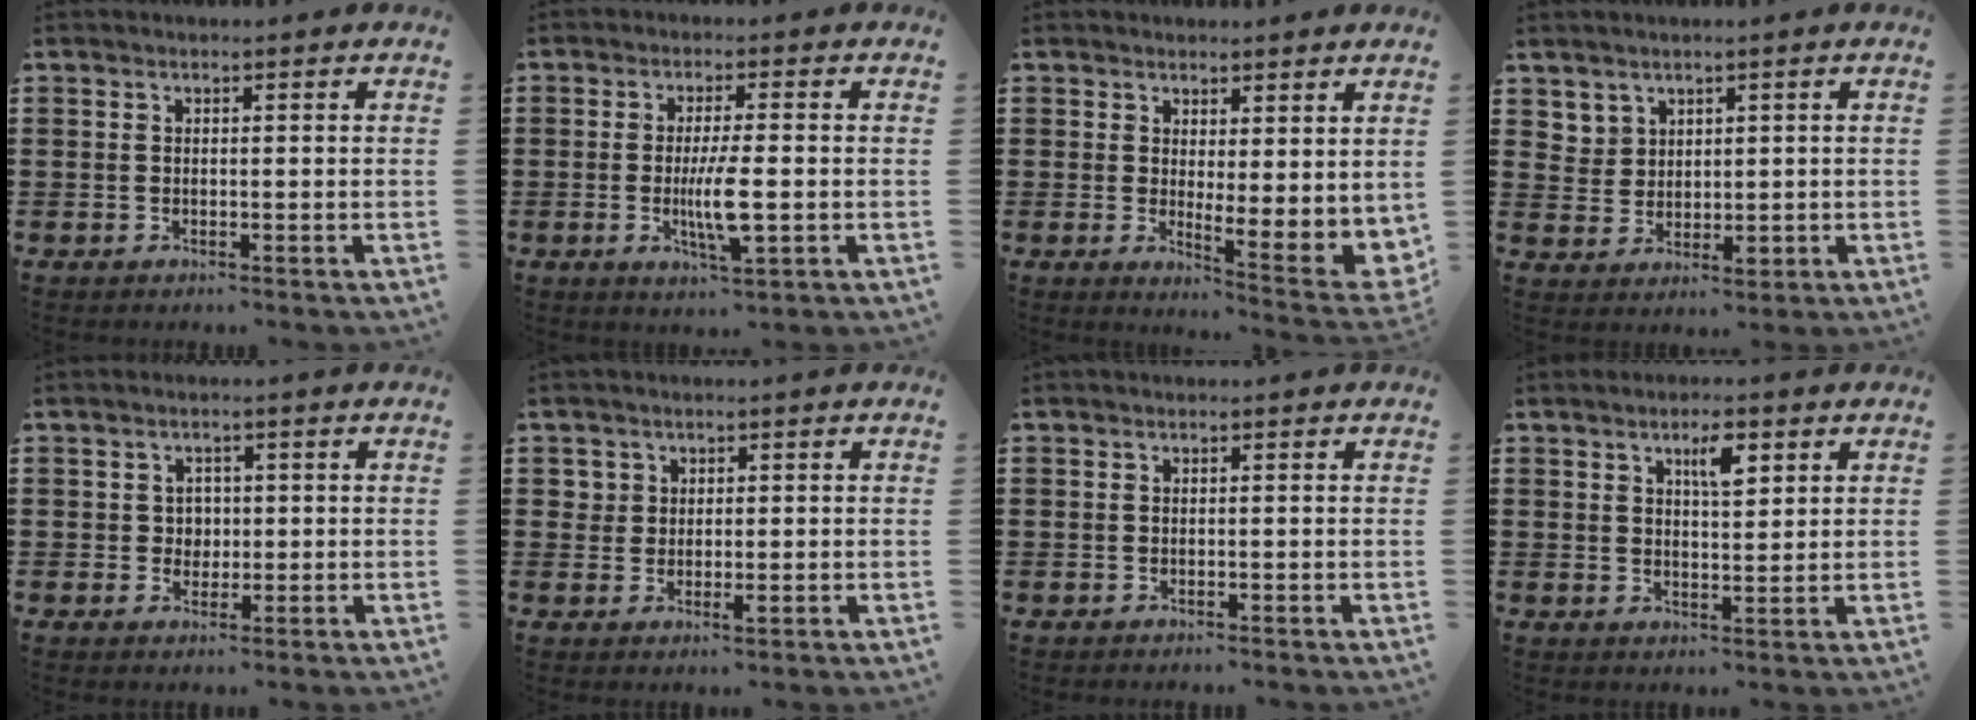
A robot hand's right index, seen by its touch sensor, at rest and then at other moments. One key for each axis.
{"total": 6.2, "fx": -1.0, "fy": 1.1, "fz": 6.0, "tx": -0.123, "ty": -0.014, "tz": -0.023}
{"total": 2.0, "fx": 1.5, "fy": 0.2, "fz": 1.2, "tx": -0.029, "ty": -0.023, "tz": 0.024}
{"total": 3.8, "fx": 2.7, "fy": 2.7, "fz": 0.4, "tx": -0.023, "ty": 0.004, "tz": 0.052}
{"total": 2.2, "fx": 0.3, "fy": 2.0, "fz": 0.7, "tx": -0.021, "ty": 0.009, "tz": 0.003}
{"total": 2.0, "fx": 0.6, "fy": 1.7, "fz": 0.9, "tx": -0.024, "ty": 0.006, "tz": 0.012}
{"total": 0.0}
{"total": 4.2, "fx": 2.2, "fy": 1.4, "fz": 3.3, "tx": -0.055, "ty": 0.002, "tz": 0.033}